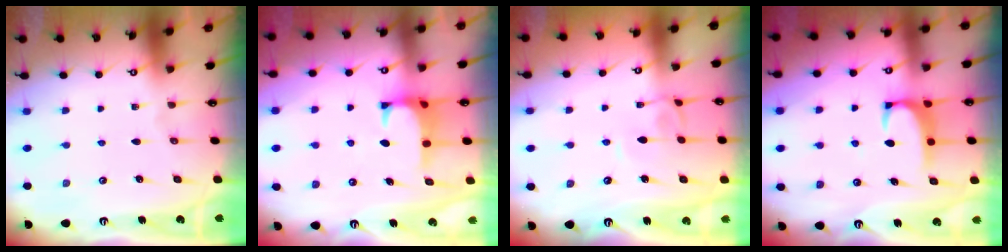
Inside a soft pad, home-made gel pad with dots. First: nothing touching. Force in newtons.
{"total": 1.2, "press": 1.1, "slide": 0.6}
{"total": 1.9, "press": 1.9, "slide": 0.3}
{"total": 1.8, "press": 1.8, "slide": 0.4}